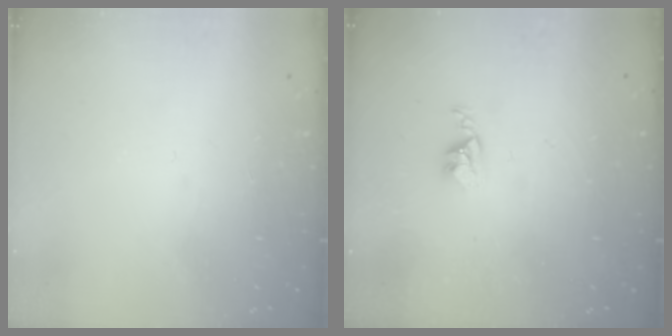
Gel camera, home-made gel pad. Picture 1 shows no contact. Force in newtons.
{"total": 2.9, "press": 2.9, "slide": 0.4}